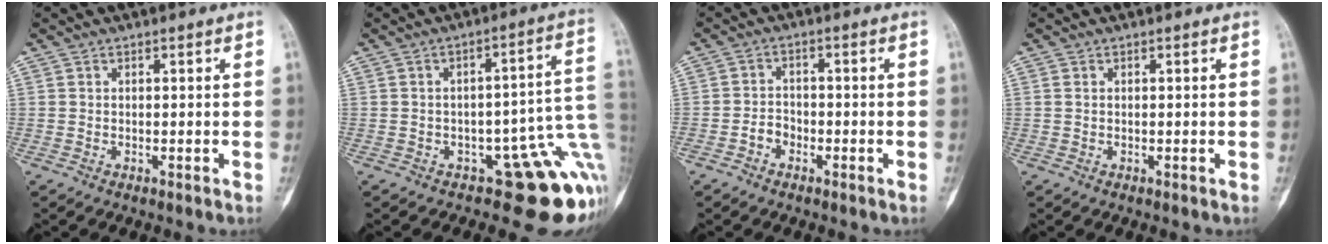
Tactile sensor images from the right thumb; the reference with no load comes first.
{"total": 13.6, "force": [-4.7, 6.0, 11.3], "torque": [-0.071, 0.059, -0.056]}
{"total": 3.1, "force": [-1.6, 2.4, 1.1], "torque": [0.000, 0.016, -0.035]}
{"total": 0.8, "force": [0.1, 0.6, 0.5], "torque": [-0.010, -0.001, 0.002]}